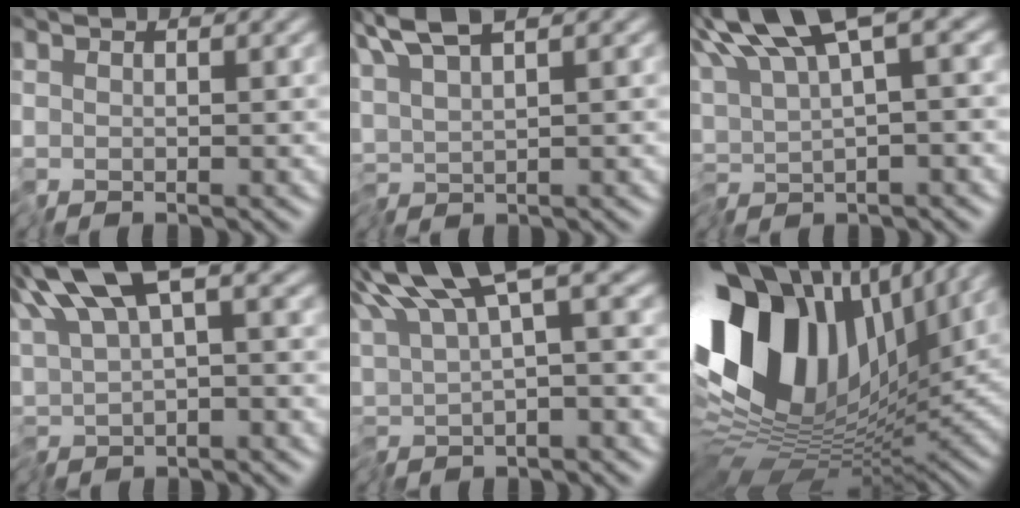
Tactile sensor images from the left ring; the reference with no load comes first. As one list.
[{"total": 4.6, "force": [2.2, 1.0, 3.9], "torque": [-0.074, 0.018, 0.032]}, {"total": 8.4, "force": [3.6, 2.1, 7.3], "torque": [-0.136, 0.013, 0.060]}, {"total": 10.7, "force": [2.8, 4.5, 9.3], "torque": [-0.193, 0.008, 0.050]}, {"total": 10.6, "force": [3.7, 3.5, 9.3], "torque": [-0.191, 0.008, 0.071]}, {"total": 15.2, "force": [3.7, 9.7, 11.1], "torque": [-0.236, 0.020, 0.053]}]